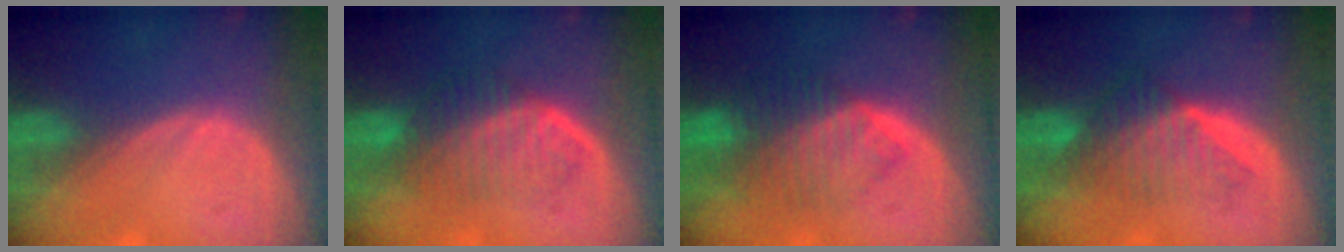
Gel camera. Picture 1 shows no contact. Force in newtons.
{"total": 6.3, "press": 6.2, "slide": 1.3}
{"total": 7.3, "press": 7.2, "slide": 1.4}
{"total": 6.9, "press": 6.5, "slide": 2.5}